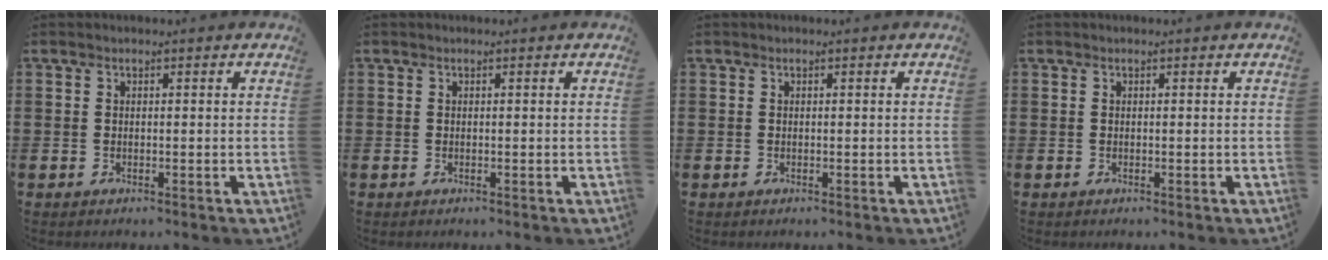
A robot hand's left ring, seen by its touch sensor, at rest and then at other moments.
{"total": 0.0}
{"total": 0.0}
{"total": 0.0}